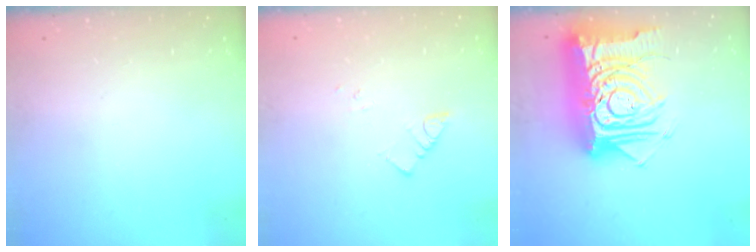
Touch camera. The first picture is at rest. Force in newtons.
{"total": 2.5, "press": 2.5, "slide": 0.3}
{"total": 24.5, "press": 24.3, "slide": 2.7}